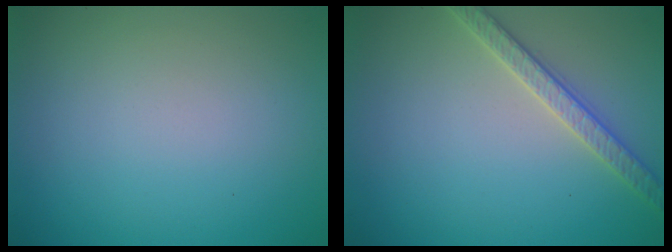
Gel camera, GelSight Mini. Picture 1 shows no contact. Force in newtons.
{"total": 2.7, "press": 2.7, "slide": 0.1}